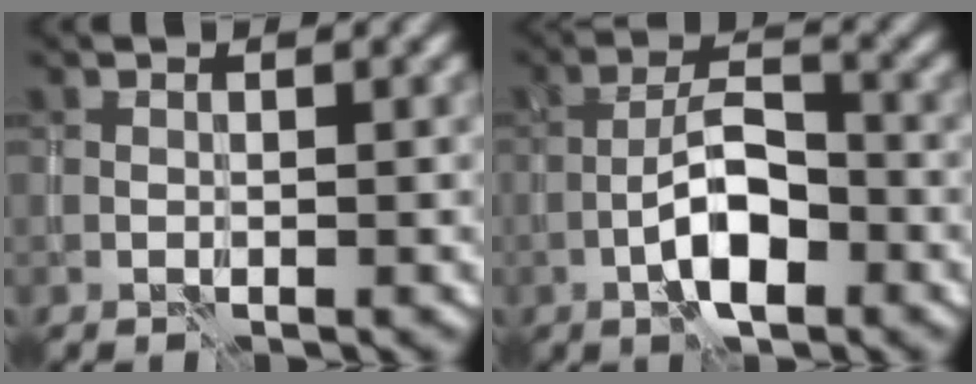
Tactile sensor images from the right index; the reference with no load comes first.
{"total": 5.2, "force": [-2.4, 1.8, 4.3], "torque": [-0.074, 0.010, -0.047]}